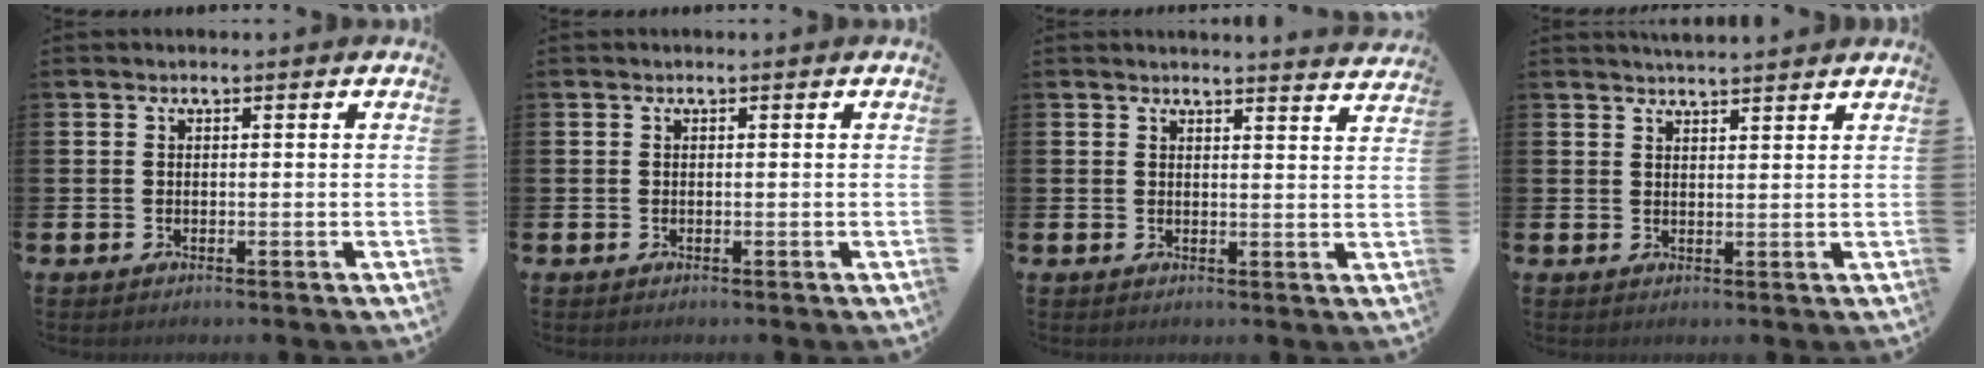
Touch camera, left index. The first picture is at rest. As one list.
[{"total": 0.0}, {"total": 2.8, "force": [2.8, -0.3, -0.2], "torque": [0.009, -0.021, 0.047]}, {"total": 3.0, "force": [3.0, 0.0, 0.1], "torque": [-0.004, -0.014, 0.054]}]